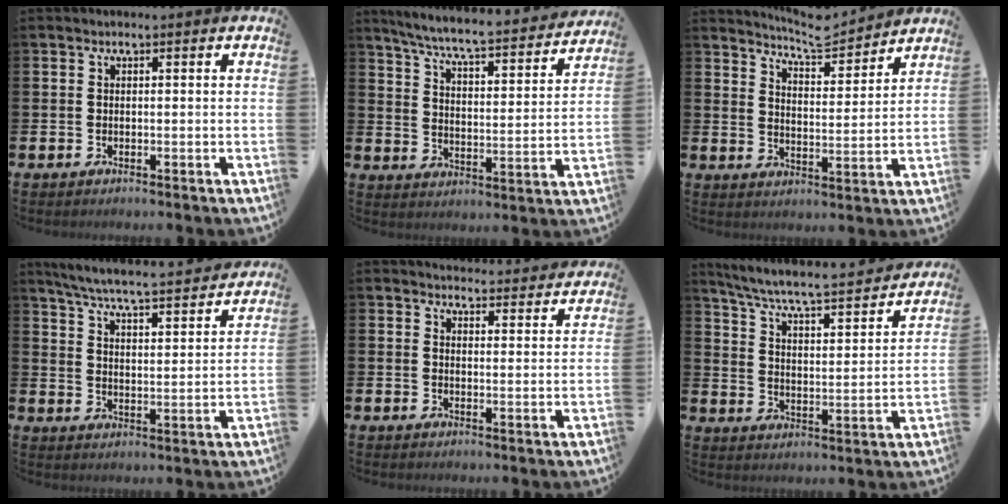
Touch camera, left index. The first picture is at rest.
{"total": 6.5, "force": [5.9, 0.3, 2.6], "torque": [-0.082, -0.046, 0.096]}
{"total": 6.1, "force": [6.1, 0.7, 0.7], "torque": [-0.033, -0.041, 0.107]}
{"total": 6.2, "force": [5.9, 0.2, 2.1], "torque": [-0.070, -0.045, 0.099]}
{"total": 4.0, "force": [4.0, 0.5, 0.0], "torque": [-0.003, -0.029, 0.071]}
{"total": 6.2, "force": [5.7, 0.4, 2.4], "torque": [-0.080, -0.047, 0.090]}